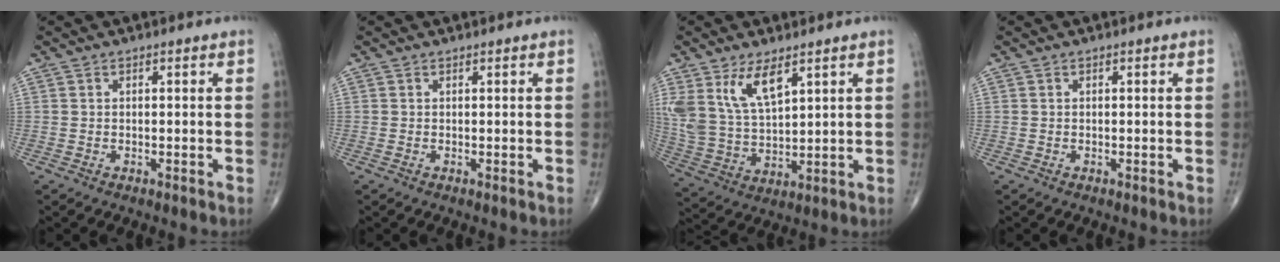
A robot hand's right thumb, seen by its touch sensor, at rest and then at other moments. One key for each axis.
{"total": 0.0}
{"total": 11.4, "fx": 6.2, "fy": 5.2, "fz": 8.0, "tx": -0.151, "ty": -0.025, "tz": 0.136}
{"total": 0.0}